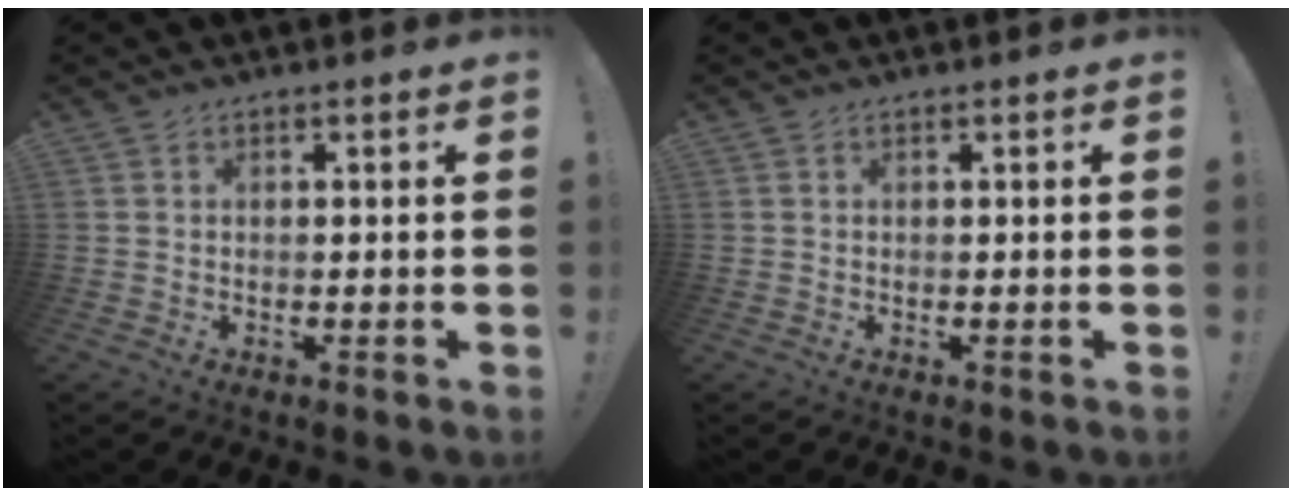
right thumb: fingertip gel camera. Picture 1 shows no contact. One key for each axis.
{"total": 0.0}